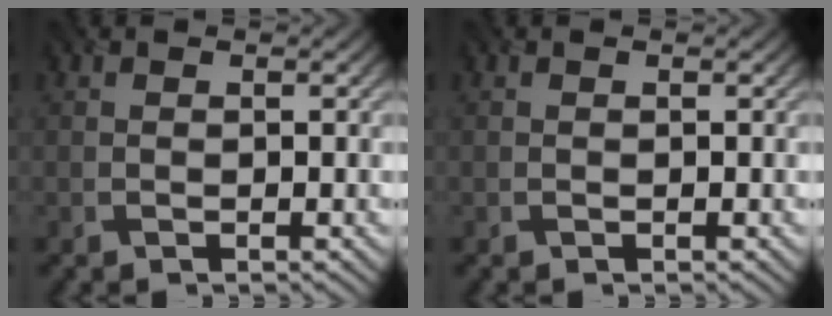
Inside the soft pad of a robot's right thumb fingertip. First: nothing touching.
{"total": 0.0}